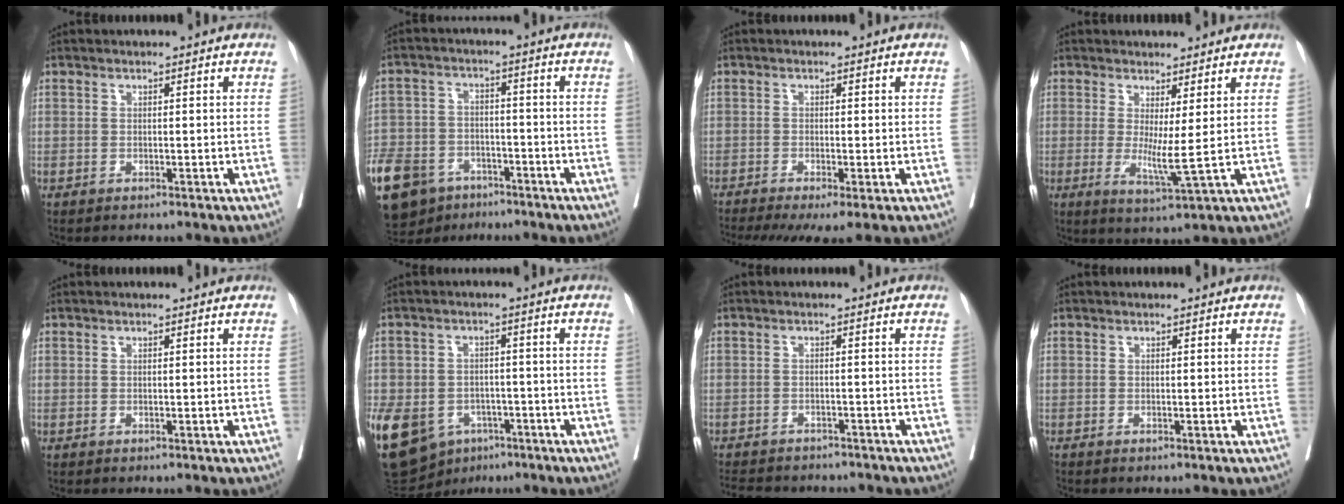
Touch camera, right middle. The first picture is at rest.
{"total": 18.3, "force": [-11.5, 11.4, 8.5], "torque": [-0.231, -0.016, -0.187]}
{"total": 8.3, "force": [-5.8, 1.4, 5.7], "torque": [-0.090, -0.017, -0.096]}
{"total": 4.8, "force": [0.4, -0.4, 4.7], "torque": [-0.083, -0.020, 0.014]}
{"total": 0.0}
{"total": 25.4, "force": [-11.3, 19.2, 12.1], "torque": [-0.367, -0.020, -0.165]}
{"total": 13.0, "force": [-11.3, 4.3, 4.7], "torque": [-0.095, -0.002, -0.142]}
{"total": 0.0}